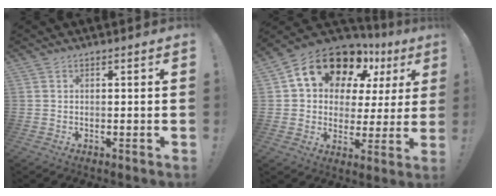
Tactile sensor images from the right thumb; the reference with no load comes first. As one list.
[{"total": 17.5, "force": [10.8, 10.5, 9.0], "torque": [-0.143, -0.063, 0.200]}]